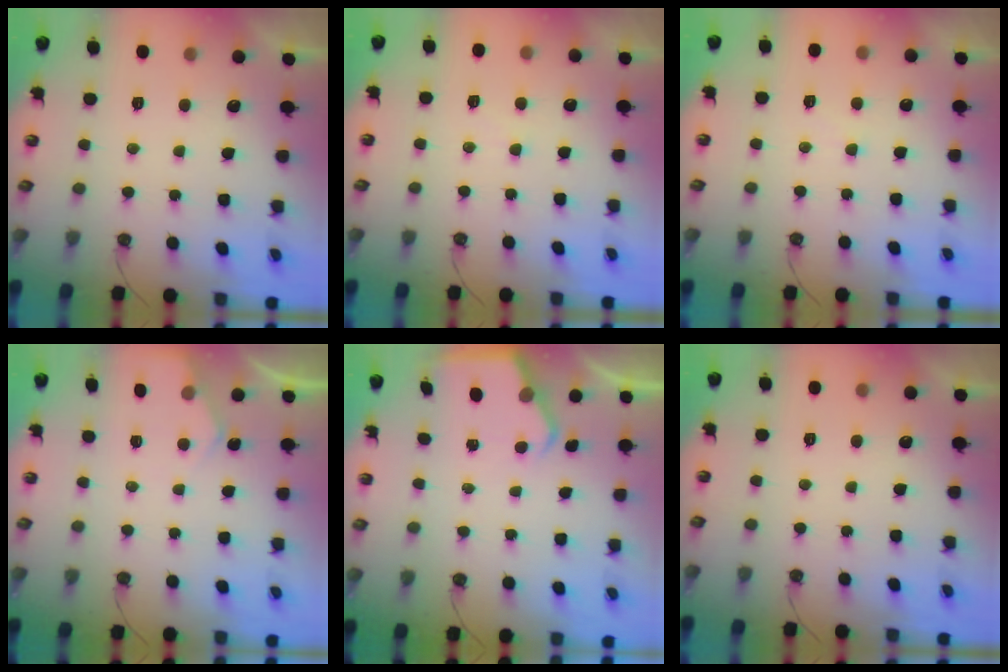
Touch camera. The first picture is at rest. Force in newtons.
{"total": 2.4, "press": 2.4, "slide": 0.4}
{"total": 2.4, "press": 2.4, "slide": 0.4}
{"total": 3.6, "press": 3.6, "slide": 0.2}
{"total": 4.0, "press": 4.0, "slide": 0.2}
{"total": 0.0}